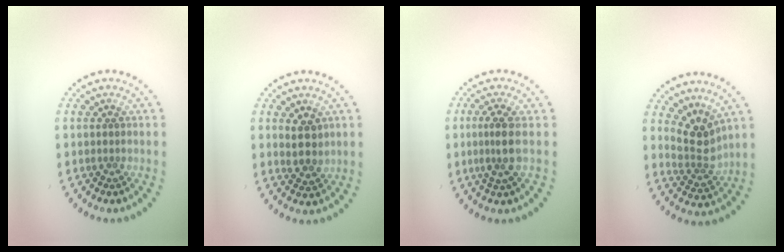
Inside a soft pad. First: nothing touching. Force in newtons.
{"total": 2.4, "press": 2.2, "slide": 0.9}
{"total": 2.5, "press": 2.2, "slide": 1.3}
{"total": 3.0, "press": 2.3, "slide": 1.9}